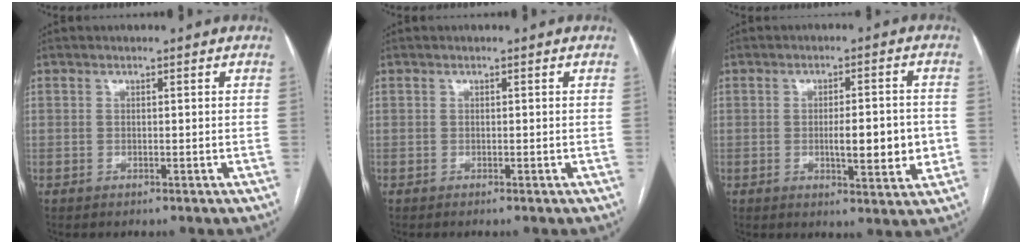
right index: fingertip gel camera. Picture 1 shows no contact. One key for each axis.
{"total": 0.0}
{"total": 7.8, "fx": -1.1, "fy": 1.7, "fz": 7.6, "tx": -0.113, "ty": -0.002, "tz": -0.013}